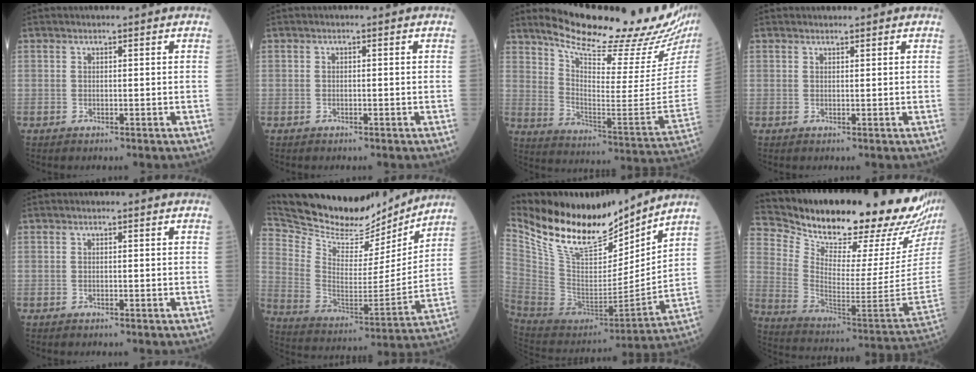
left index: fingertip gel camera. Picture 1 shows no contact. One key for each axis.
{"total": 0.0}
{"total": 25.9, "fx": 22.4, "fy": 1.9, "fz": 12.9, "tx": -0.207, "ty": -0.096, "tz": 0.304}
{"total": 0.9, "fx": 0.9, "fy": 0.3, "fz": 0.0, "tx": -0.005, "ty": 0.002, "tz": 0.014}
{"total": 0.0}
{"total": 18.7, "fx": 17.6, "fy": 4.6, "fz": 4.2, "tx": -0.093, "ty": -0.032, "tz": 0.287}
{"total": 21.4, "fx": 17.9, "fy": 5.5, "fz": 10.3, "tx": -0.198, "ty": -0.020, "tz": 0.325}
{"total": 29.9, "fx": 25.8, "fy": 2.0, "fz": 15.0, "tx": -0.262, "ty": -0.119, "tz": 0.364}